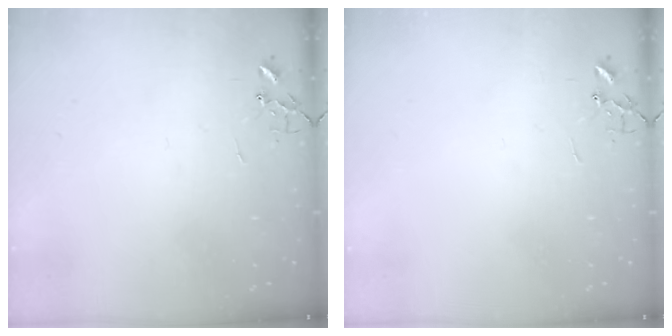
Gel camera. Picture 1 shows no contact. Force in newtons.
{"total": 0.0}